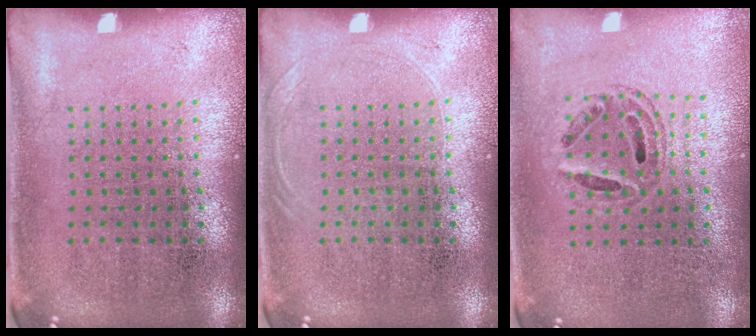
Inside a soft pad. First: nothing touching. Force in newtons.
{"total": 0.7, "press": 0.7, "slide": 0.3}
{"total": 0.8, "press": 0.8, "slide": 0.2}